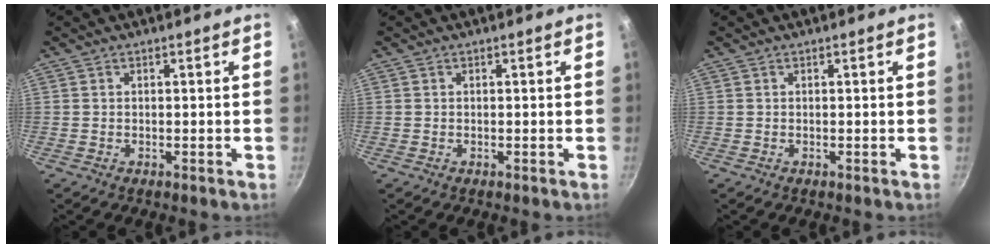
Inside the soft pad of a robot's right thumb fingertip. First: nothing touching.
{"total": 0.0}
{"total": 0.0}